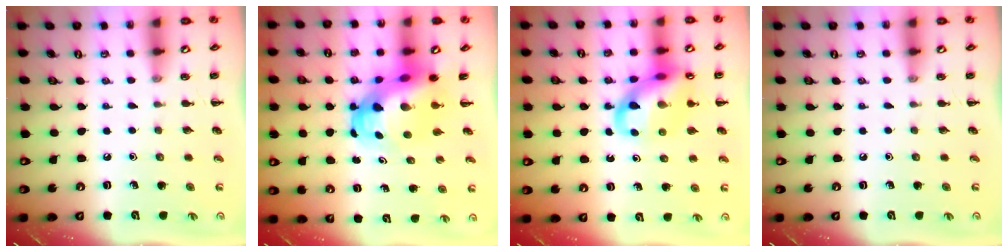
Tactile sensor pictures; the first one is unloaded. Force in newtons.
{"total": 7.2, "press": 6.9, "slide": 2.2}
{"total": 14.3, "press": 14.0, "slide": 2.9}
{"total": 0.0}